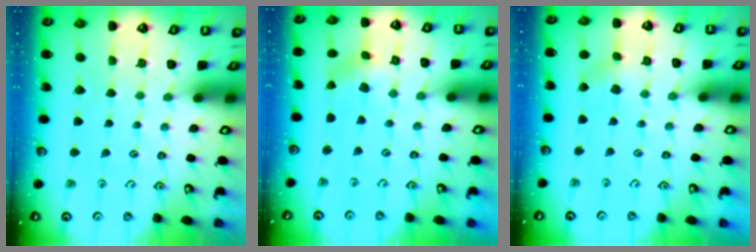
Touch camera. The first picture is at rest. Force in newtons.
{"total": 1.1, "press": 1.1, "slide": 0.2}
{"total": 3.2, "press": 3.1, "slide": 0.5}